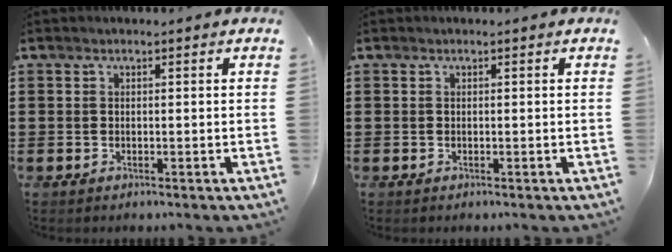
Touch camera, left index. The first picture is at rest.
{"total": 0.0}